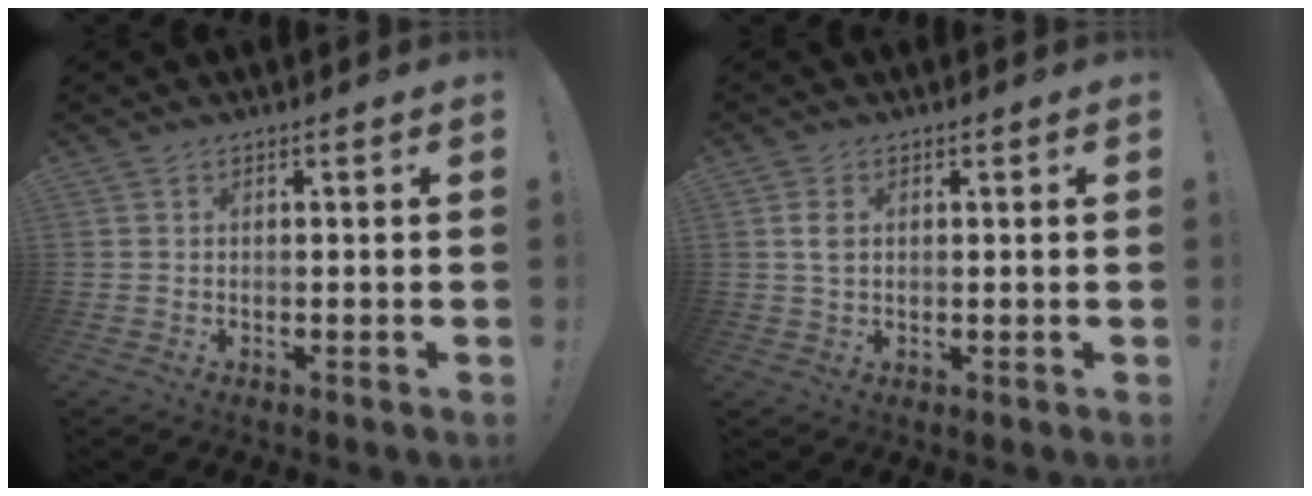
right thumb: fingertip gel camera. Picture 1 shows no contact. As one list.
[{"total": 3.3, "force": [0.8, 1.9, 2.5], "torque": [-0.040, 0.003, 0.012]}]